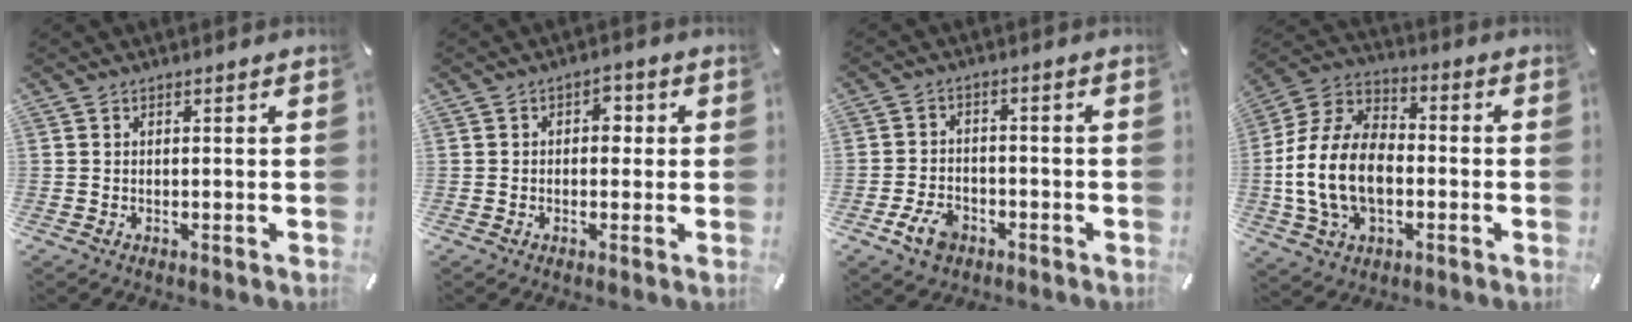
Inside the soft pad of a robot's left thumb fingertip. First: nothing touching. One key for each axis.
{"total": 3.2, "fx": 0.0, "fy": 2.4, "fz": 2.2, "tx": -0.020, "ty": 0.004, "tz": -0.010}
{"total": 6.3, "fx": -3.2, "fy": 4.4, "fz": 3.2, "tx": -0.073, "ty": 0.014, "tz": -0.060}
{"total": 16.0, "fx": -3.6, "fy": 11.1, "fz": 11.0, "tx": -0.255, "ty": 0.020, "tz": -0.070}